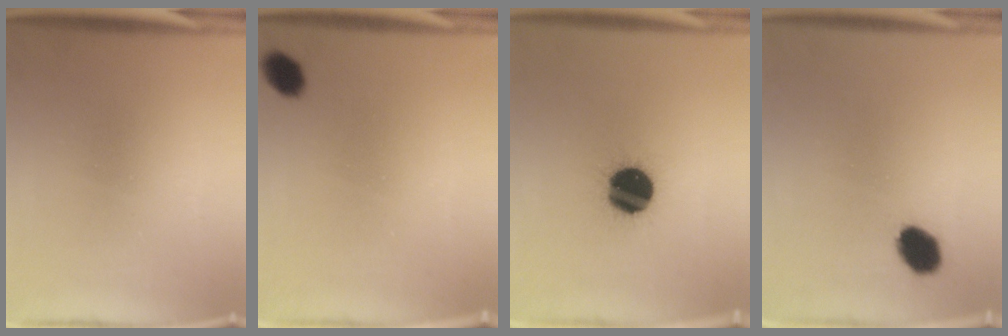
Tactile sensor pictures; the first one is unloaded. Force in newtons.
{"total": 3.5}
{"total": 16.0}
{"total": 6.2}